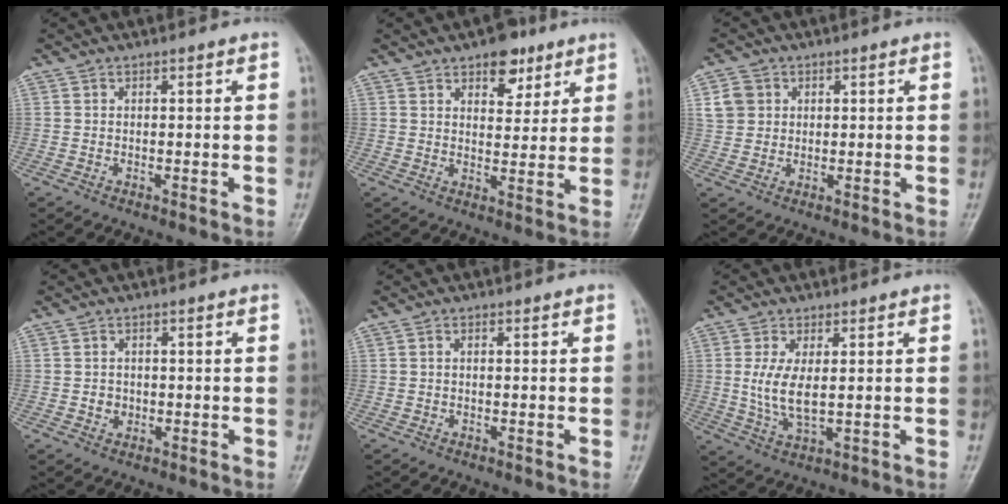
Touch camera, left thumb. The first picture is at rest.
{"total": 7.1, "force": [4.4, 4.1, 3.8], "torque": [-0.022, -0.020, 0.062]}
{"total": 4.0, "force": [1.1, 3.5, 1.5], "torque": [-0.012, 0.003, 0.019]}
{"total": 2.3, "force": [-0.4, 2.0, 0.9], "torque": [-0.003, 0.005, -0.006]}
{"total": 0.7, "force": [-0.1, 0.4, 0.5], "torque": [-0.007, 0.001, -0.004]}
{"total": 7.1, "force": [0.6, 2.9, 6.4], "torque": [-0.139, -0.012, 0.018]}